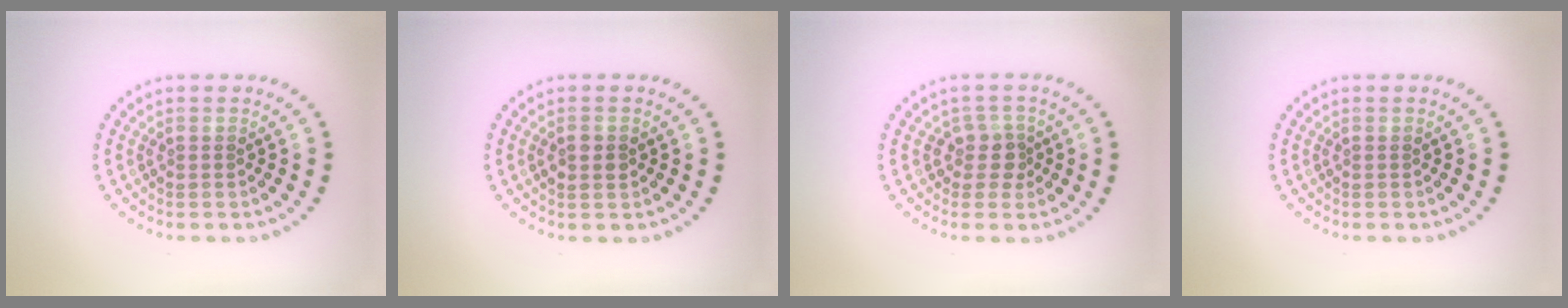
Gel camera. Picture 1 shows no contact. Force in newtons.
{"total": 1.4, "press": 1.4, "slide": 0.1}
{"total": 2.0, "press": 1.6, "slide": 1.3}
{"total": 0.0}